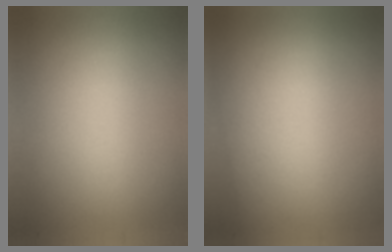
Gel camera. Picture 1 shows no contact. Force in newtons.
{"total": 2.6}